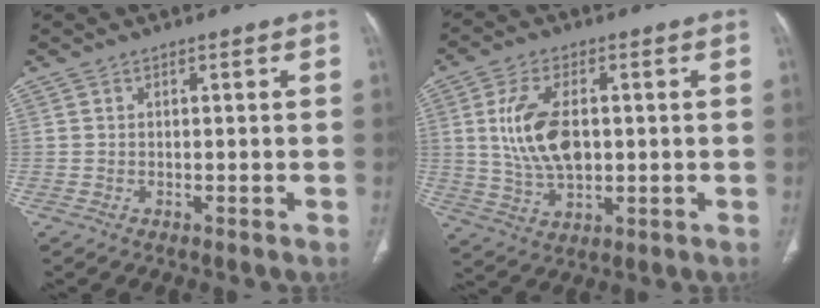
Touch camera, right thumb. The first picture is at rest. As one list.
[{"total": 11.7, "force": [1.3, 6.5, 9.6], "torque": [-0.187, -0.004, 0.034]}]